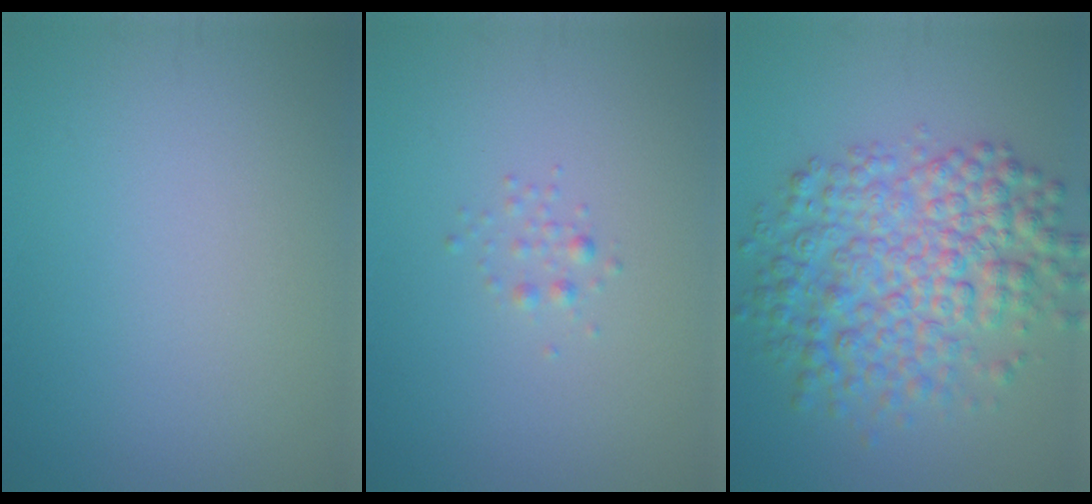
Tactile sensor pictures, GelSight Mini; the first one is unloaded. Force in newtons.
{"total": 0.8, "press": 0.8, "slide": 0.0}
{"total": 8.1, "press": 8.1, "slide": 0.1}